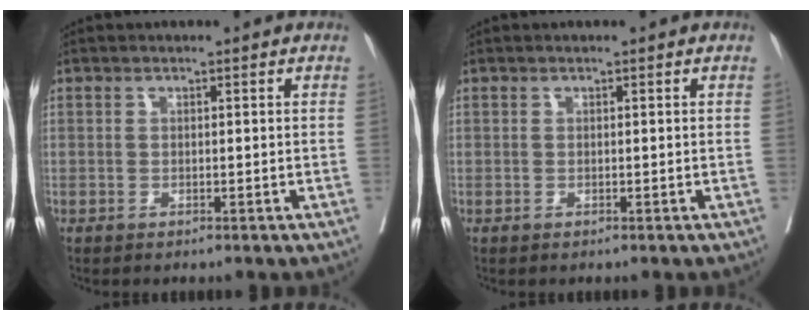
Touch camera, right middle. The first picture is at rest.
{"total": 0.0}